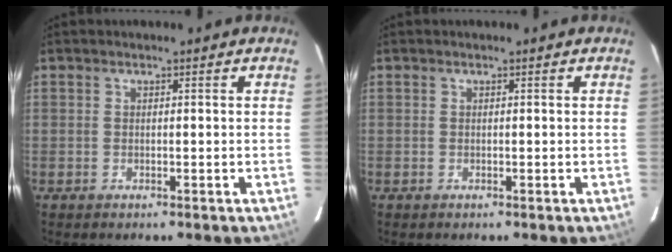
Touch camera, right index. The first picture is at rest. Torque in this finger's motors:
{"motor_torque": [0.00, 0.00, 0.00, 0.00]}